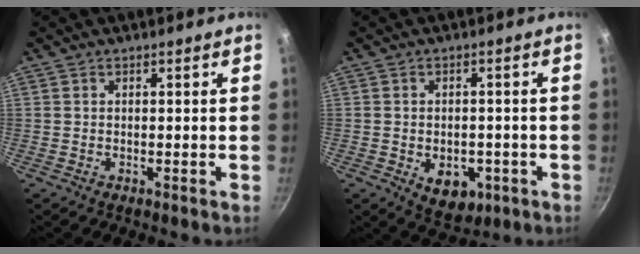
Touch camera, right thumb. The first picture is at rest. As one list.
[{"total": 7.8, "force": [-2.5, 5.2, 5.1], "torque": [-0.048, 0.004, -0.023]}]